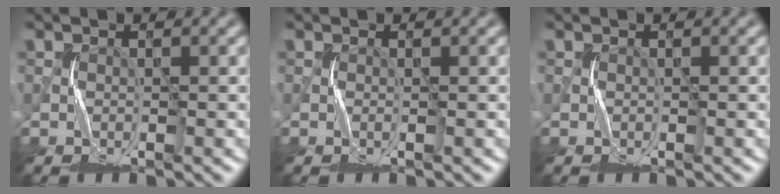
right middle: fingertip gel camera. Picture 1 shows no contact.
{"total": 0.0}
{"total": 0.0}